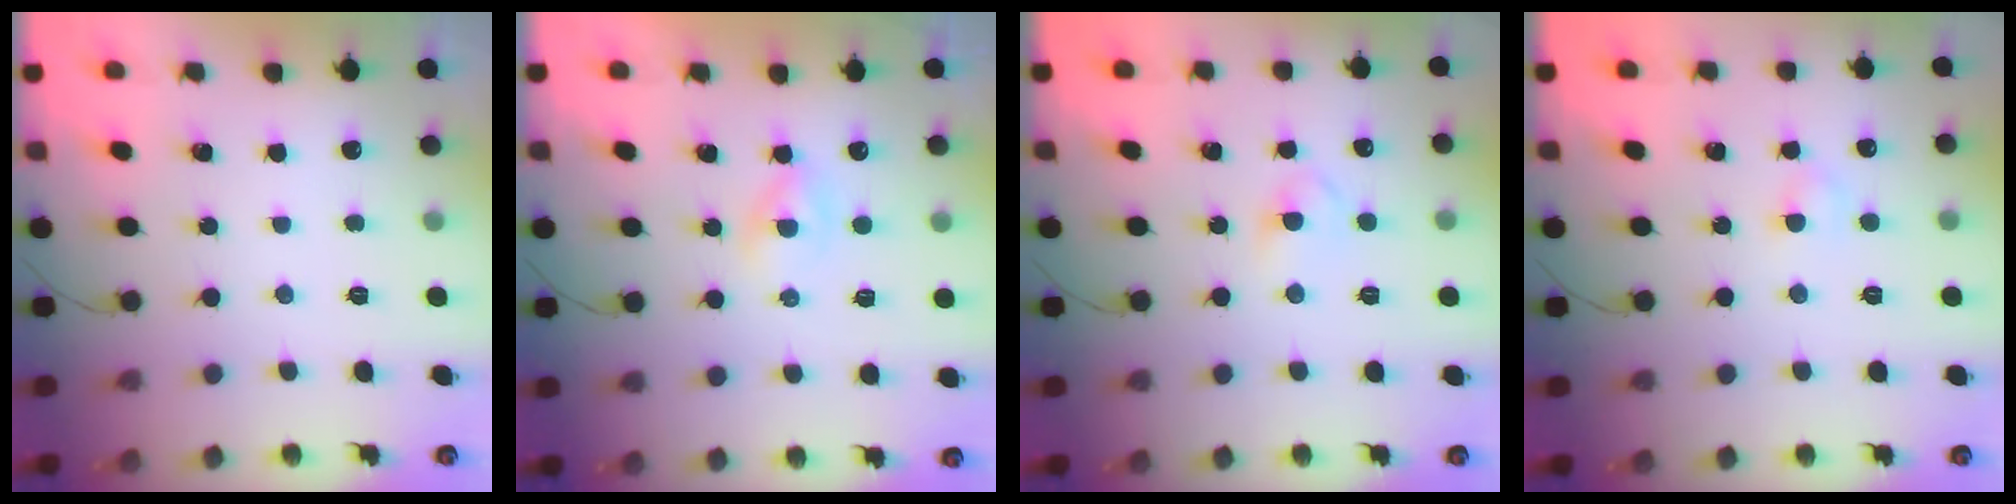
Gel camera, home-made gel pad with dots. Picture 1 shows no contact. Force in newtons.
{"total": 1.9, "press": 1.6, "slide": 0.9}
{"total": 3.2, "press": 3.1, "slide": 0.9}
{"total": 2.5, "press": 2.4, "slide": 0.9}